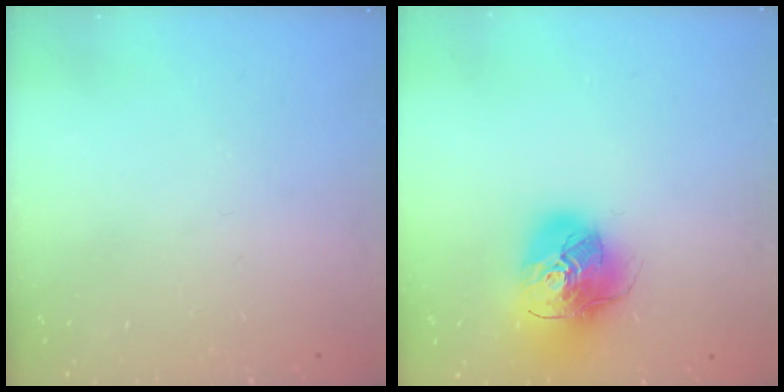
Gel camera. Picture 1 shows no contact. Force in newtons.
{"total": 15.9, "press": 15.8, "slide": 2.3}